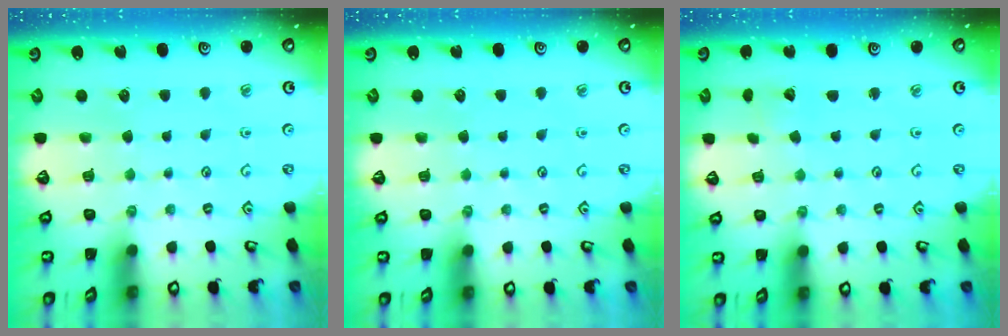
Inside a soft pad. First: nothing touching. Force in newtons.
{"total": 0.0}
{"total": 1.4, "press": 1.4, "slide": 0.1}